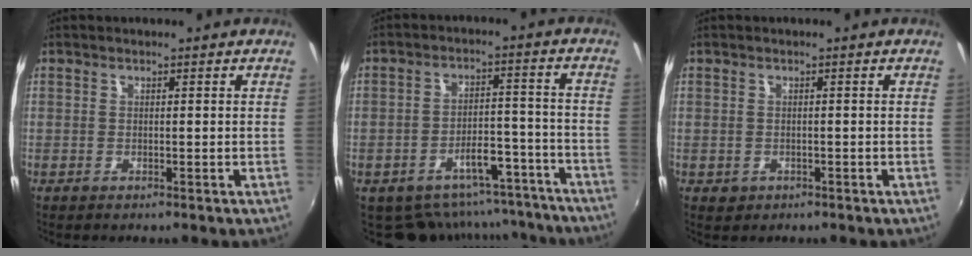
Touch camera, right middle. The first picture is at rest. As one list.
[{"total": 15.2, "force": [-13.1, 6.5, 4.4], "torque": [-0.070, 0.043, -0.159]}, {"total": 1.8, "force": [-0.6, 1.6, 0.6], "torque": [-0.015, -0.004, -0.005]}]